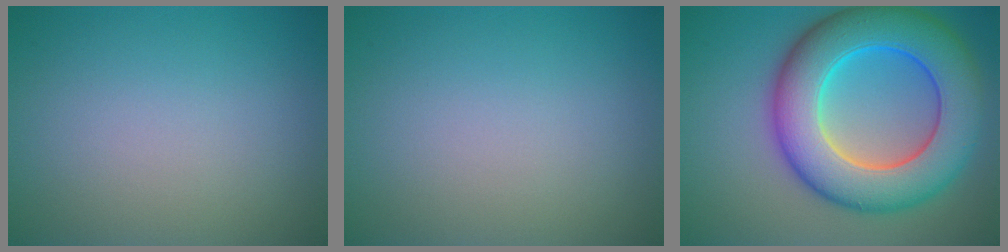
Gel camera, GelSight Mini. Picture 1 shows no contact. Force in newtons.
{"total": 0.0}
{"total": 11.8, "press": 11.8, "slide": 0.4}